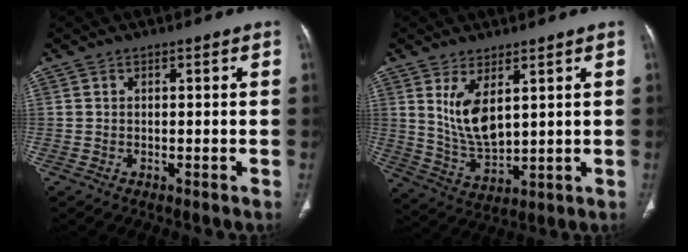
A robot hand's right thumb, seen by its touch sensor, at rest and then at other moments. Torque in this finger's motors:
{"motor_torque": [-0.85, 0.82, 0.66, 0.81, 0.07]}